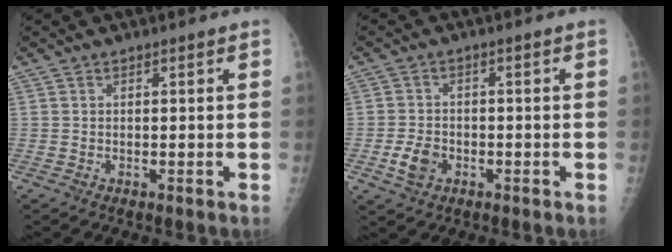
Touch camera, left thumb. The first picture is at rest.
{"total": 4.4, "force": [-1.6, 3.1, 2.5], "torque": [-0.043, 0.008, -0.029]}